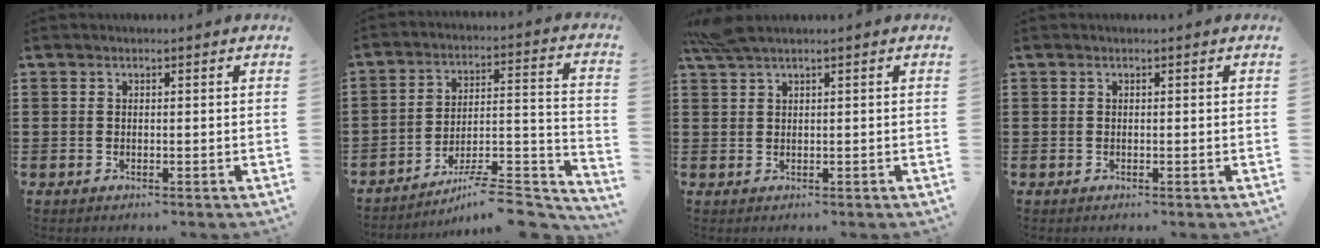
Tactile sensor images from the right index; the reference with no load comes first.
{"total": 8.4, "force": [-7.3, 1.2, 4.1], "torque": [-0.054, 0.007, -0.138]}
{"total": 2.3, "force": [1.6, -0.1, 1.6], "torque": [-0.036, -0.001, 0.031]}
{"total": 0.0}